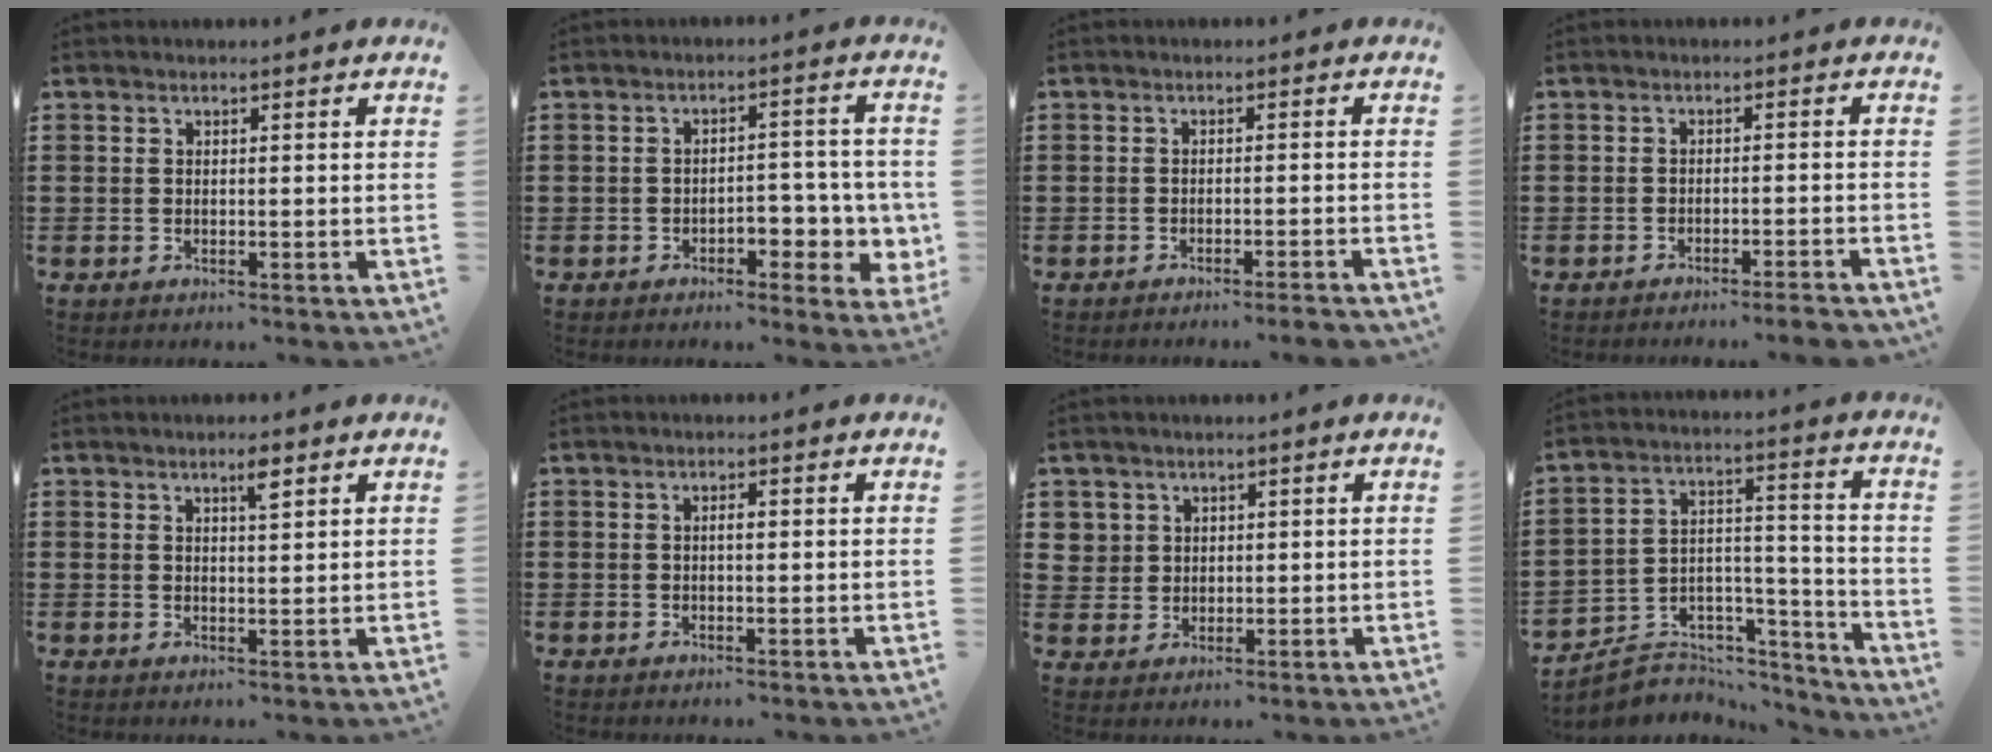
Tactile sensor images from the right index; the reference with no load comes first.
{"total": 5.2, "force": [-2.0, 3.0, 3.7], "torque": [-0.047, 0.004, -0.039]}
{"total": 1.8, "force": [-1.7, -0.3, 0.7], "torque": [-0.012, 0.001, -0.033]}
{"total": 2.4, "force": [-2.3, -0.3, 0.8], "torque": [-0.014, -0.001, -0.046]}
{"total": 2.7, "force": [1.7, 0.5, 2.0], "torque": [-0.027, -0.003, 0.026]}
{"total": 1.2, "force": [0.1, 0.4, 1.1], "torque": [-0.022, 0.001, 0.000]}
{"total": 3.1, "force": [1.4, 2.7, 0.2], "torque": [-0.017, 0.011, 0.026]}
{"total": 5.0, "force": [-4.2, 2.7, 0.6], "torque": [-0.018, 0.003, -0.082]}